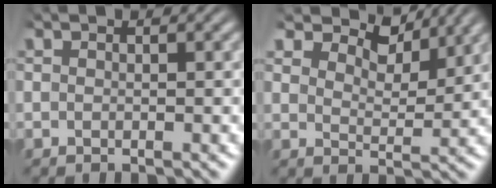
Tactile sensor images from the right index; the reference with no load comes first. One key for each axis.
{"total": 5.8, "fx": 4.9, "fy": 1.8, "fz": 2.7, "tx": -0.043, "ty": -0.005, "tz": 0.079}